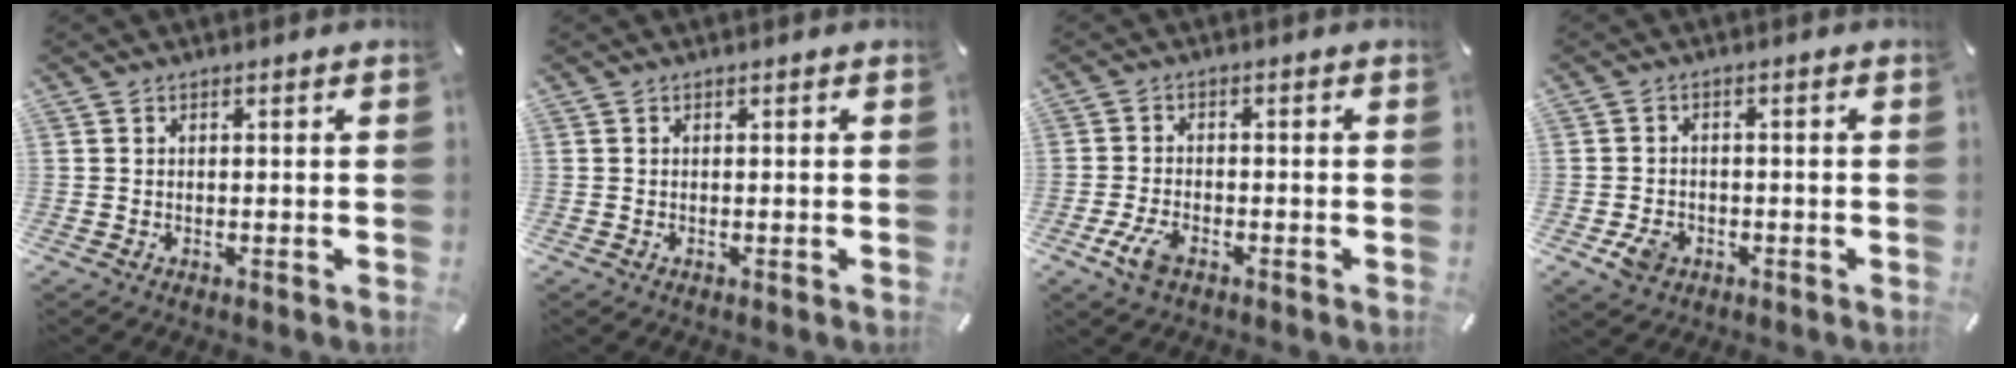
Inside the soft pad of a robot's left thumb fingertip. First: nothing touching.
{"total": 0.0}
{"total": 5.2, "force": [-2.8, 2.7, 3.5], "torque": [-0.095, 0.001, -0.058]}
{"total": 4.9, "force": [-2.1, 3.8, 2.2], "torque": [-0.047, 0.002, -0.042]}